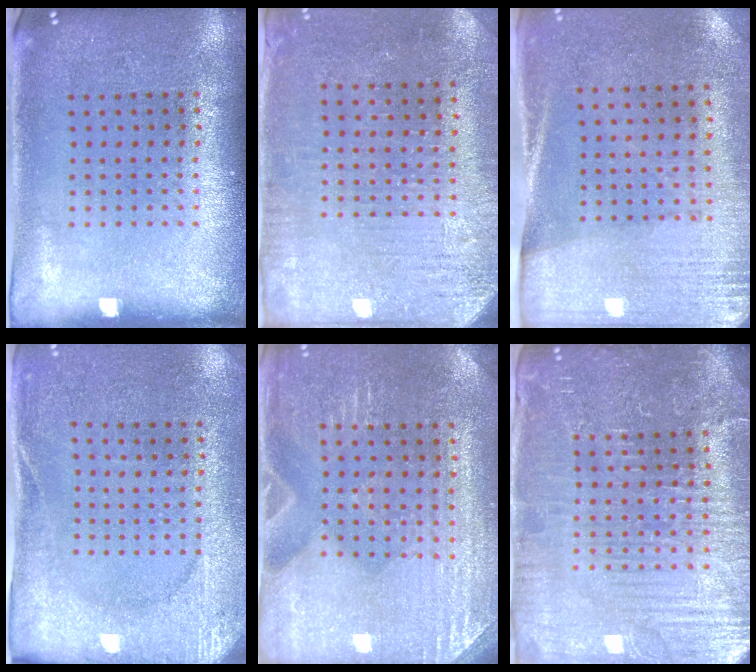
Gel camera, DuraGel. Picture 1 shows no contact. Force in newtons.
{"total": 3.0, "press": 2.8, "slide": 1.2}
{"total": 2.7, "press": 2.4, "slide": 1.4}
{"total": 2.6, "press": 2.4, "slide": 0.9}
{"total": 3.1, "press": 3.1, "slide": 0.1}
{"total": 4.6, "press": 4.4, "slide": 1.3}